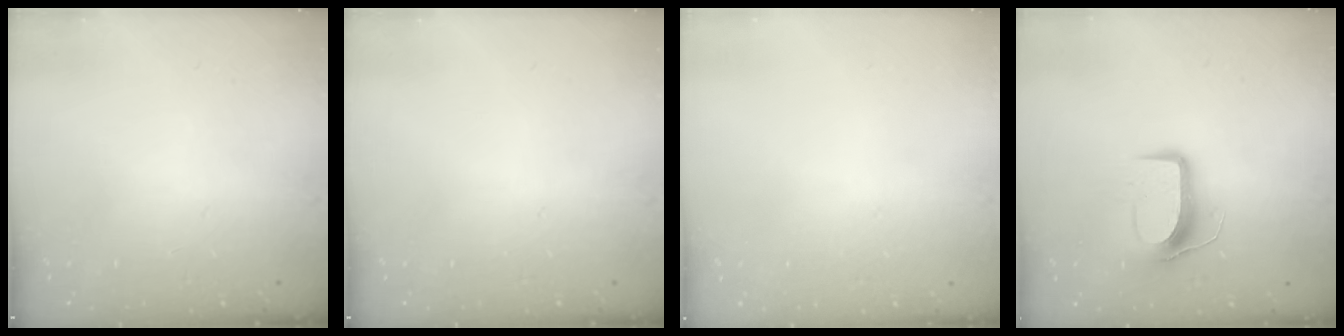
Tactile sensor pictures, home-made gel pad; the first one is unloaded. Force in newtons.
{"total": 0.0}
{"total": 0.0}
{"total": 9.4, "press": 9.4, "slide": 0.3}